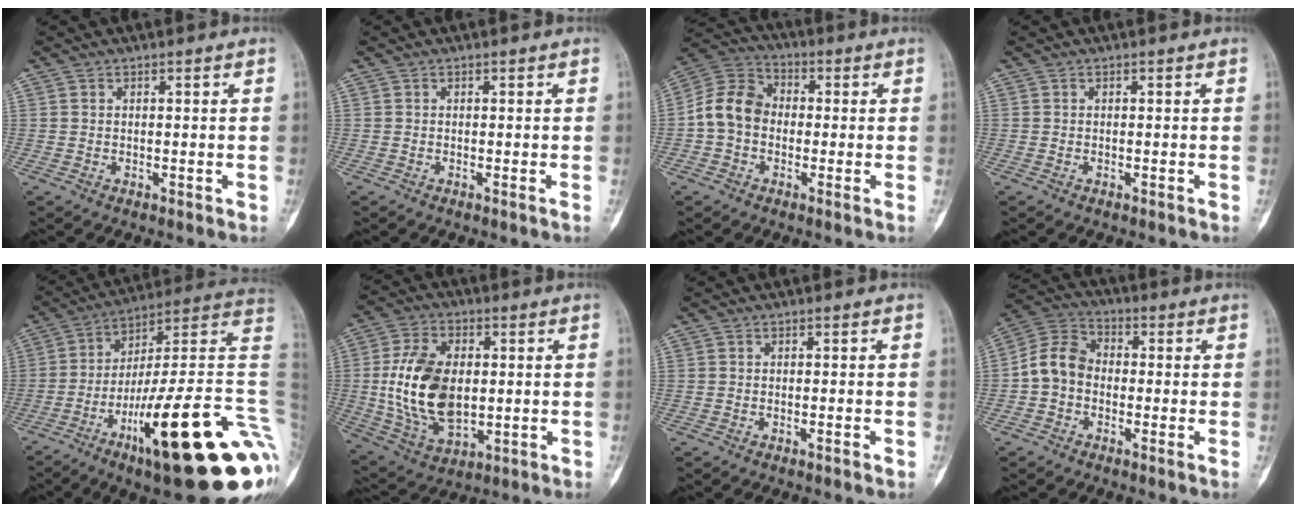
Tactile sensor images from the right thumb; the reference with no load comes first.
{"total": 0.0}
{"total": 10.0, "force": [-1.1, 7.9, 6.1], "torque": [-0.102, 0.032, -0.039]}
{"total": 0.0}
{"total": 33.7, "force": [-10.4, 7.1, 31.3], "torque": [-0.341, 0.060, -0.164]}
{"total": 17.5, "force": [0.1, 10.9, 13.7], "torque": [-0.243, -0.003, 0.014]}
{"total": 0.7, "force": [-0.4, 0.2, 0.5], "torque": [-0.010, 0.006, -0.006]}
{"total": 8.4, "force": [-1.5, 6.5, 5.1], "torque": [-0.084, 0.030, -0.046]}